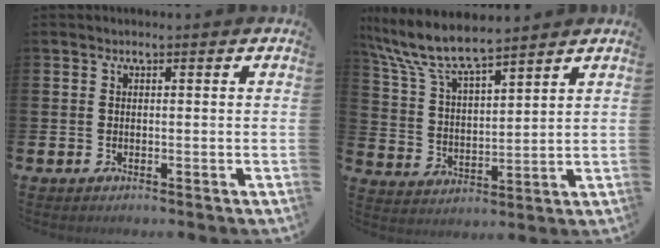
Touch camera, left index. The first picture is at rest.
{"total": 8.7, "force": [8.0, 1.6, 3.1], "torque": [-0.100, -0.038, 0.146]}